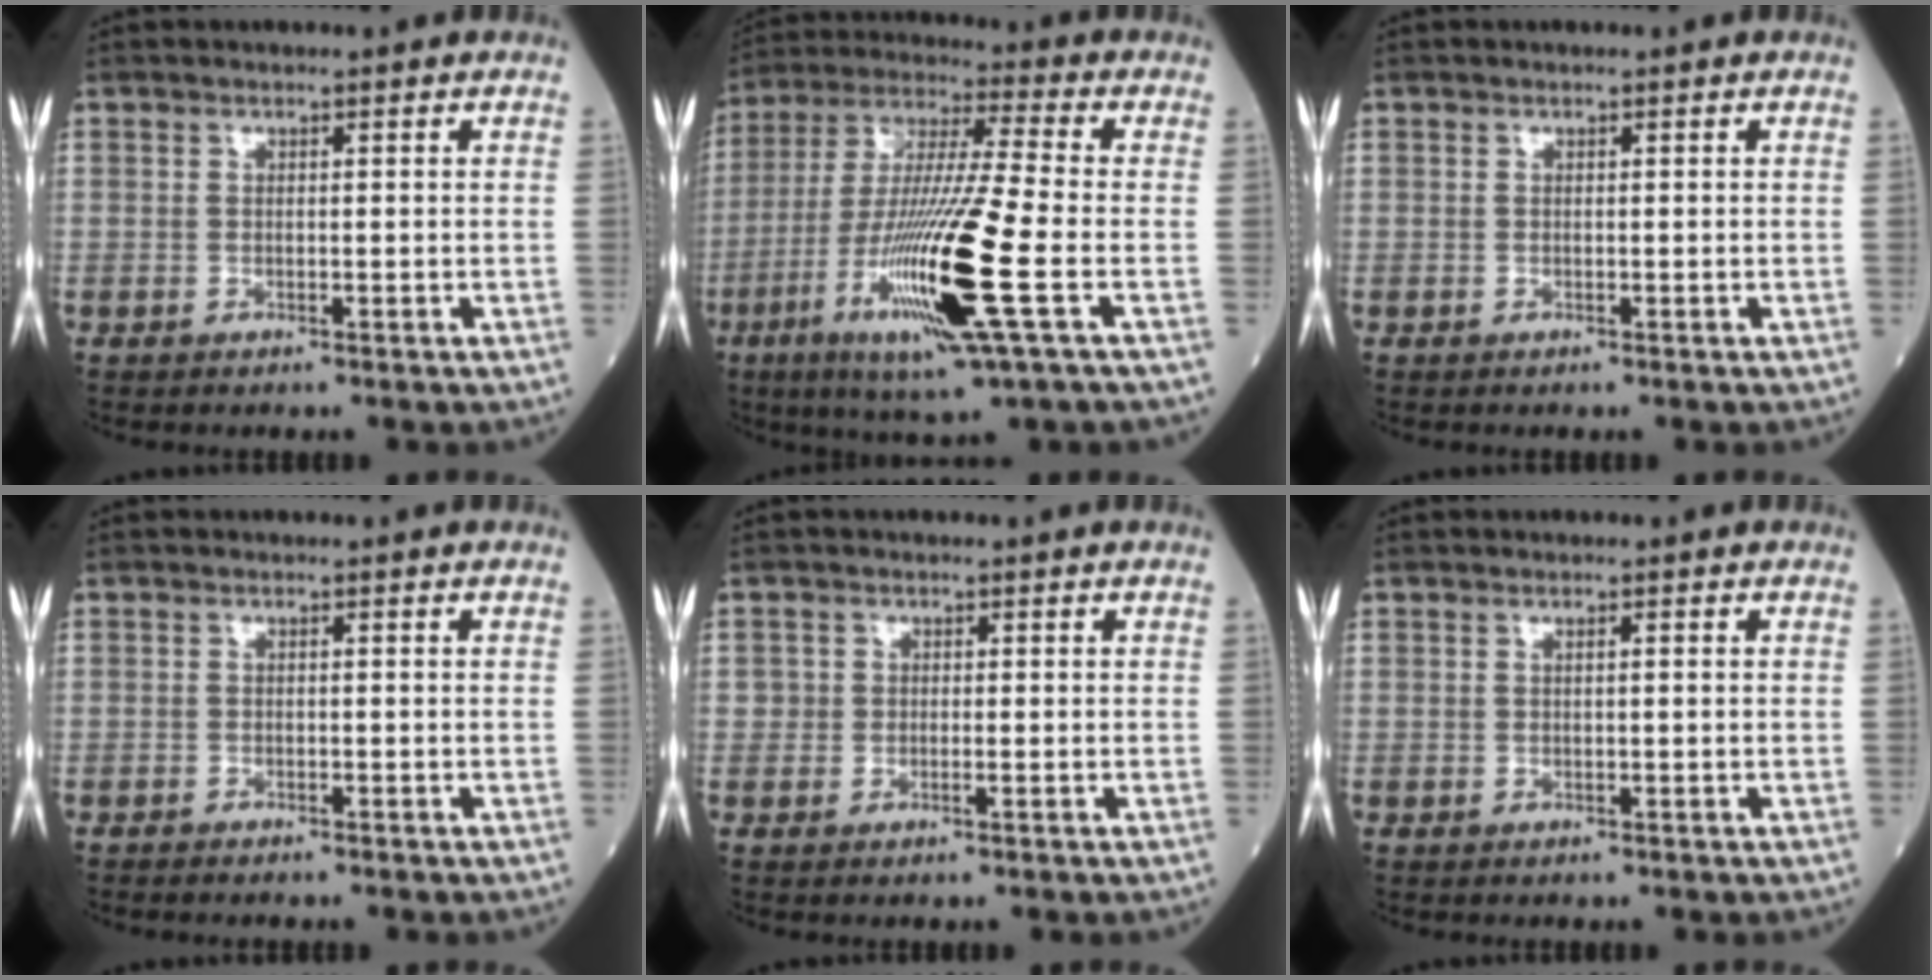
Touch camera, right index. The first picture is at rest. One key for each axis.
{"total": 18.7, "fx": -5.9, "fy": 0.3, "fz": 17.7, "tx": -0.371, "ty": -0.029, "tz": -0.113}
{"total": 0.0}
{"total": 1.2, "fx": -1.1, "fy": 0.2, "fz": 0.5, "tx": -0.010, "ty": -0.003, "tz": -0.016}
{"total": 1.3, "fx": -0.2, "fy": 1.1, "fz": 0.8, "tx": -0.010, "ty": 0.000, "tz": -0.004}
{"total": 0.6, "fx": 0.1, "fy": 0.0, "fz": 0.6, "tx": -0.011, "ty": 0.001, "tz": 0.002}